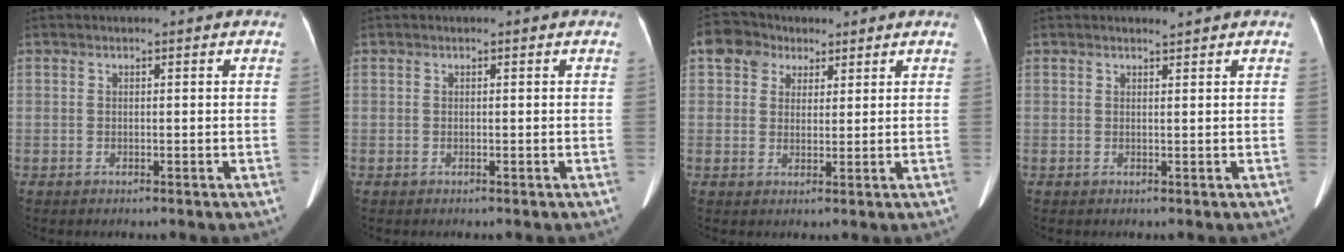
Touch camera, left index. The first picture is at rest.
{"total": 0.0}
{"total": 4.8, "force": [2.4, 4.0, 1.2], "torque": [-0.024, 0.020, 0.048]}
{"total": 0.6, "force": [0.5, -0.4, 0.0], "torque": [-0.007, -0.016, 0.011]}